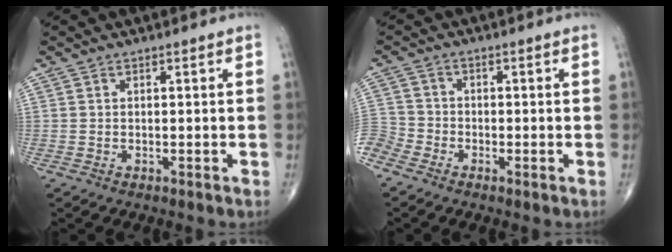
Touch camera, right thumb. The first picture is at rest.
{"total": 4.9, "force": [-3.6, 3.1, 1.3], "torque": [-0.036, 0.007, -0.083]}